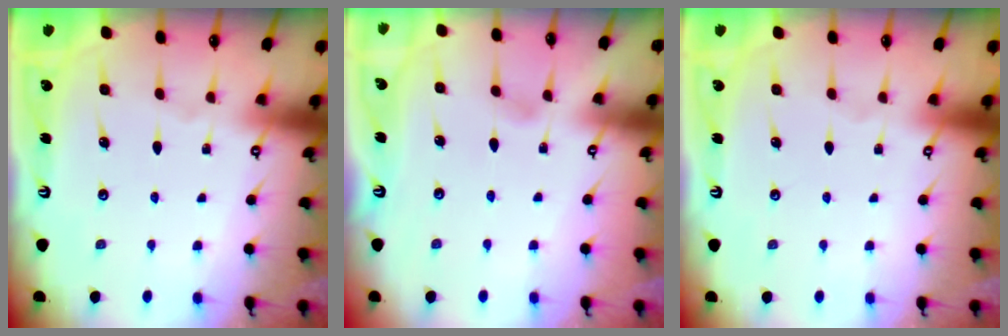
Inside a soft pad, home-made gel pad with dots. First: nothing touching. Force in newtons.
{"total": 2.8, "press": 2.8, "slide": 0.3}
{"total": 0.0}